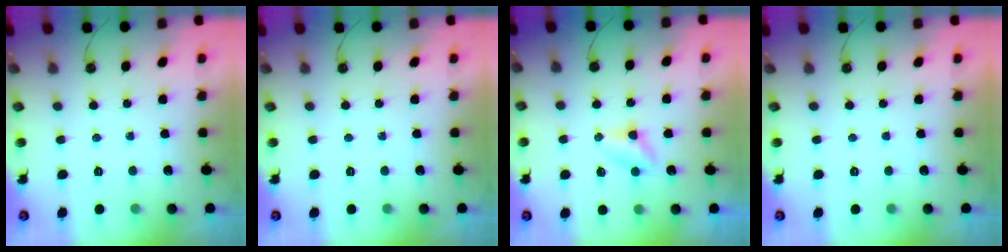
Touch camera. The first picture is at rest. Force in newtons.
{"total": 0.0}
{"total": 2.9, "press": 2.9, "slide": 0.3}
{"total": 0.0}